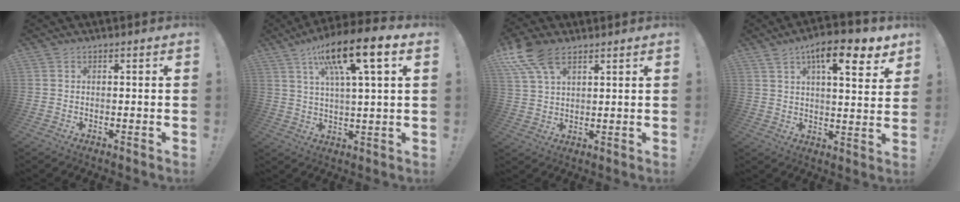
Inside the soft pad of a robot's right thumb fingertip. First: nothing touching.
{"total": 15.0, "force": [7.3, 3.2, 12.7], "torque": [-0.216, -0.026, 0.110]}
{"total": 10.9, "force": [6.6, 5.4, 6.8], "torque": [-0.135, -0.022, 0.126]}
{"total": 13.6, "force": [7.9, 4.4, 10.2], "torque": [-0.151, -0.035, 0.125]}